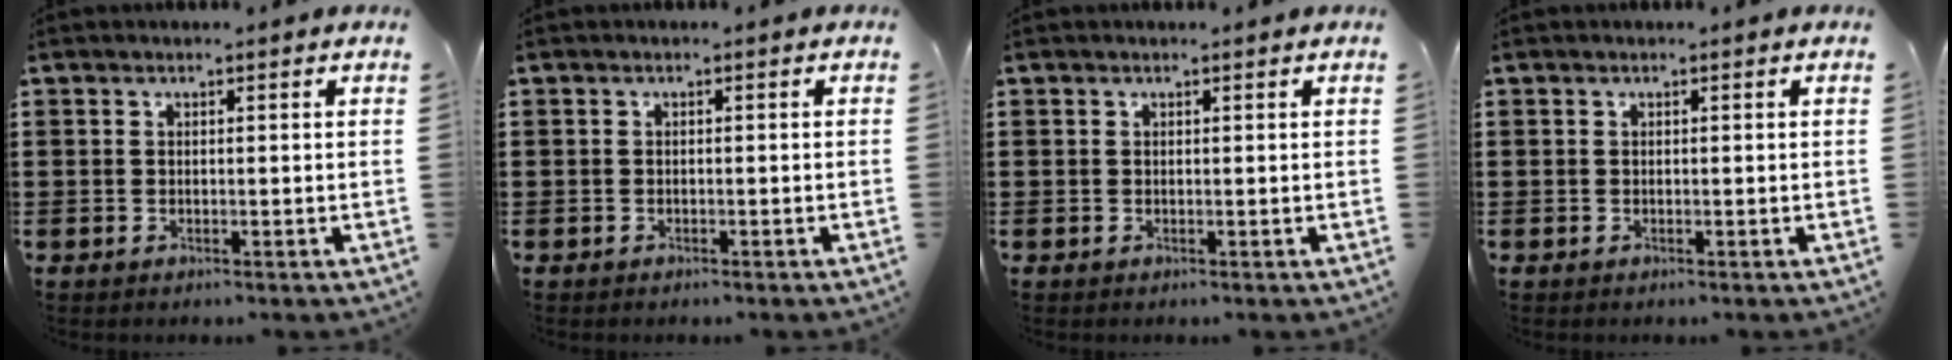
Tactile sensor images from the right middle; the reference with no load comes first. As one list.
[{"total": 0.6, "force": [-0.5, 0.3, 0.0], "torque": [-0.001, 0.001, -0.012]}, {"total": 0.0}, {"total": 0.0}]